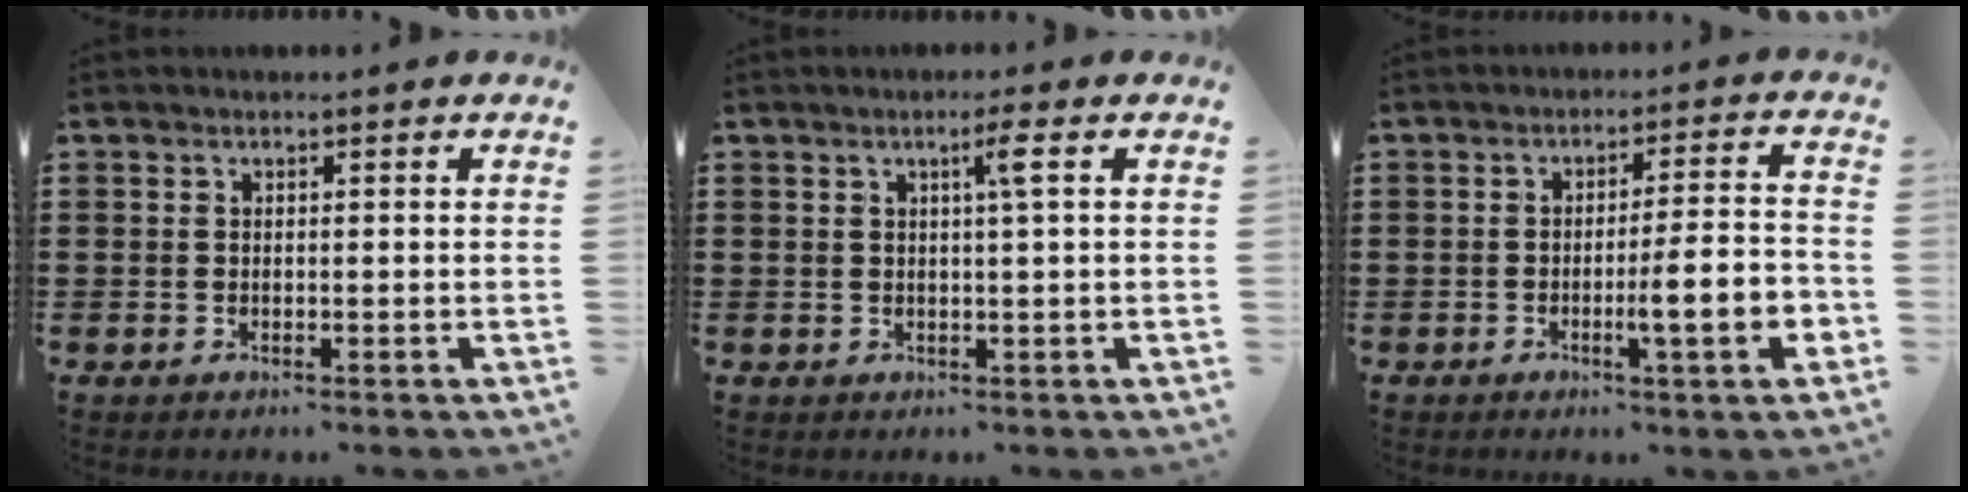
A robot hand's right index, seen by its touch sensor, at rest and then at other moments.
{"total": 2.6, "force": [0.9, -0.4, 2.5], "torque": [-0.039, -0.005, 0.009]}
{"total": 7.8, "force": [-2.4, 0.6, 7.4], "torque": [-0.110, -0.010, -0.042]}